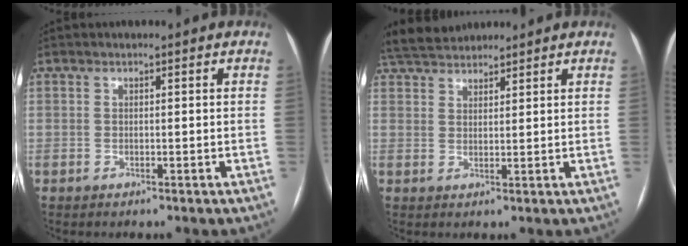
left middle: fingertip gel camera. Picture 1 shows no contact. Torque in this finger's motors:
{"motor_torque": [0.36, -0.39, 0.10, 0.00]}